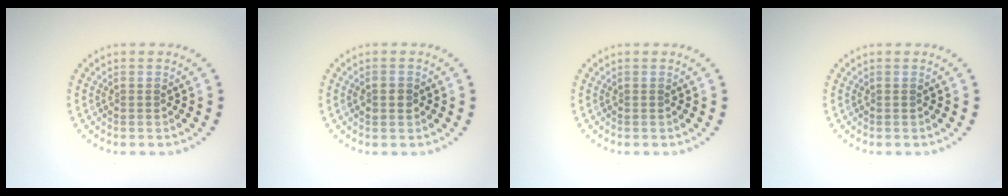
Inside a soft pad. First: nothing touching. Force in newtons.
{"total": 1.6, "press": 1.6, "slide": 0.2}
{"total": 0.0}
{"total": 0.0}